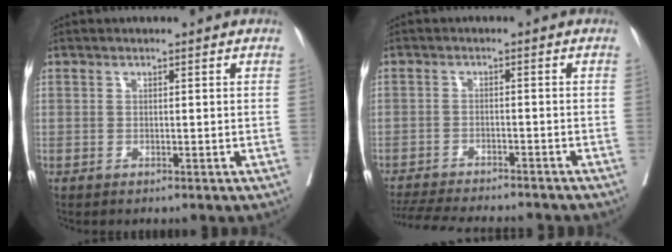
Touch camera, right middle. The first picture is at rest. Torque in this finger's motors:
{"motor_torque": [0.21, -0.40, 0.11, 0.03]}